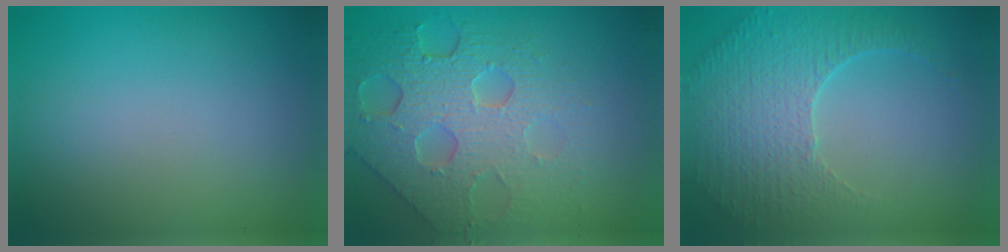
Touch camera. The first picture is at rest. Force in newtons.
{"total": 8.2, "press": 5.7, "slide": 5.9}
{"total": 5.3, "press": 3.7, "slide": 3.8}